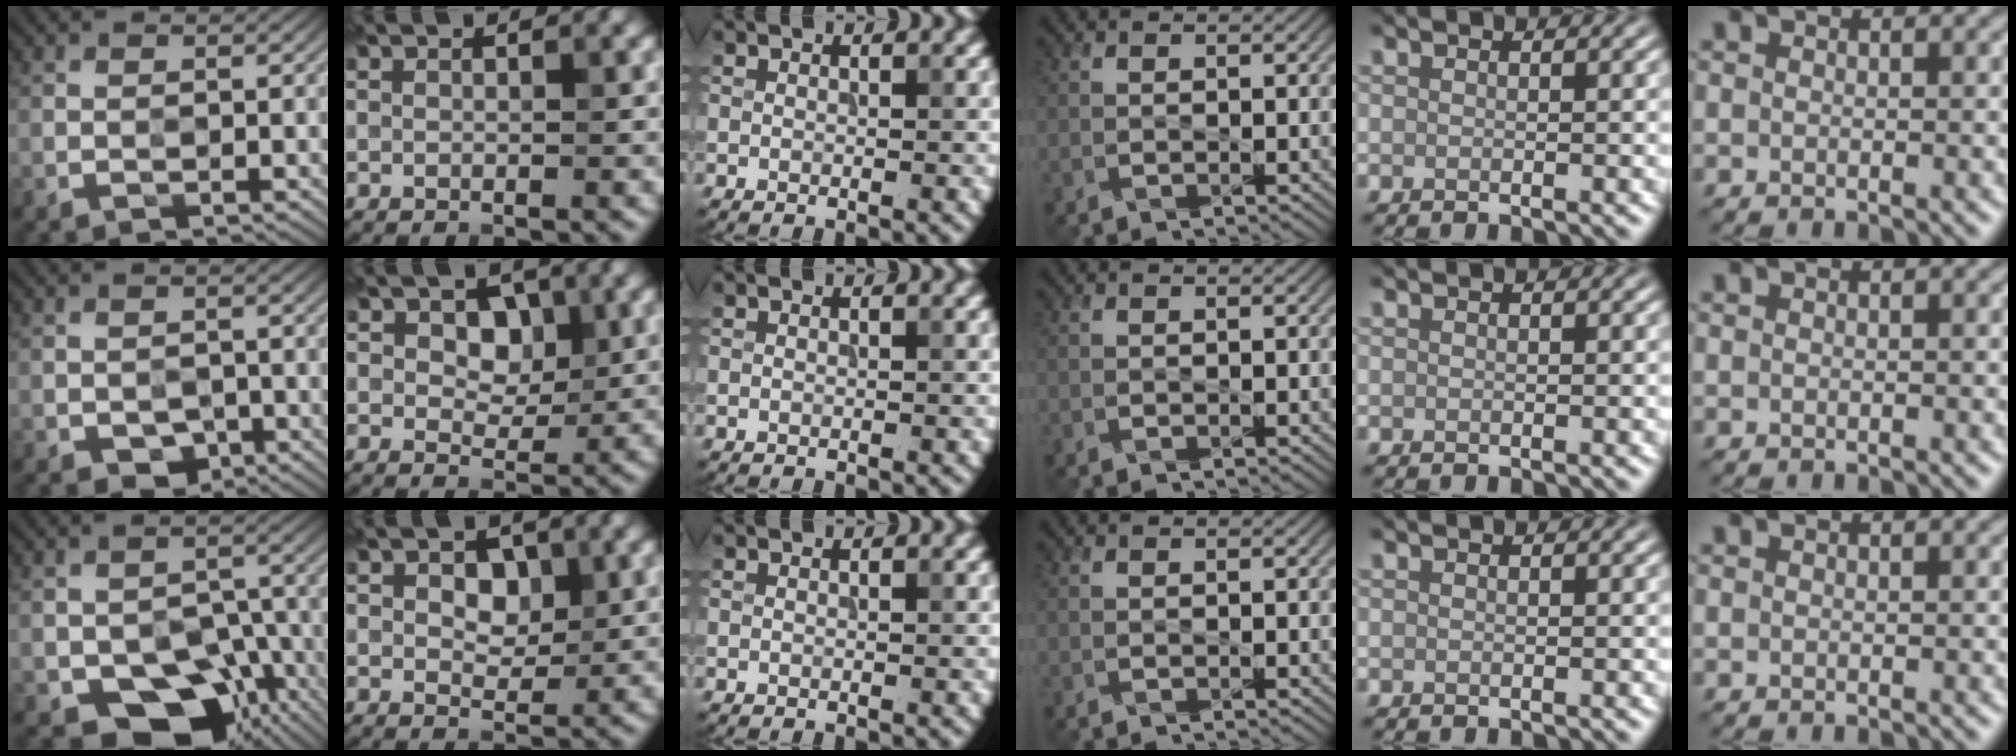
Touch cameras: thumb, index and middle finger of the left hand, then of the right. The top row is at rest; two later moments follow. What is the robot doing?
{"motion": "press", "object": "stopwatch"}